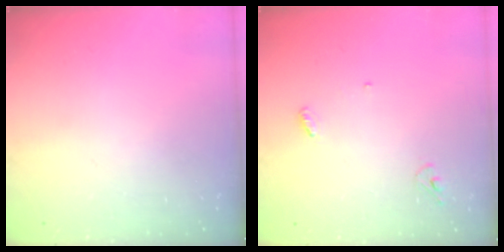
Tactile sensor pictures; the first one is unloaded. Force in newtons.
{"total": 3.7, "press": 3.6, "slide": 0.3}